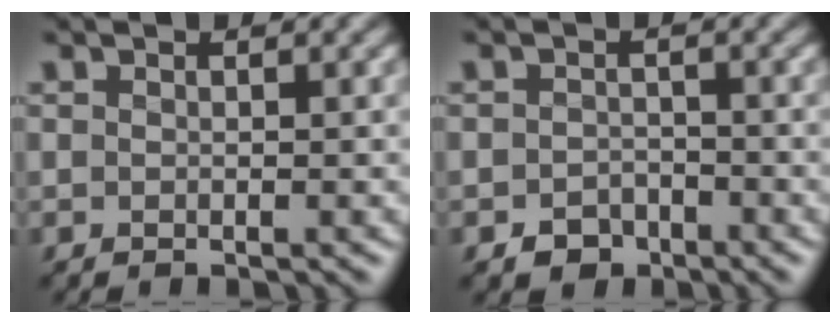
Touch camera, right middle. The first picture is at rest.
{"total": 1.9, "force": [-1.4, 1.2, 0.3], "torque": [0.000, 0.004, -0.028]}